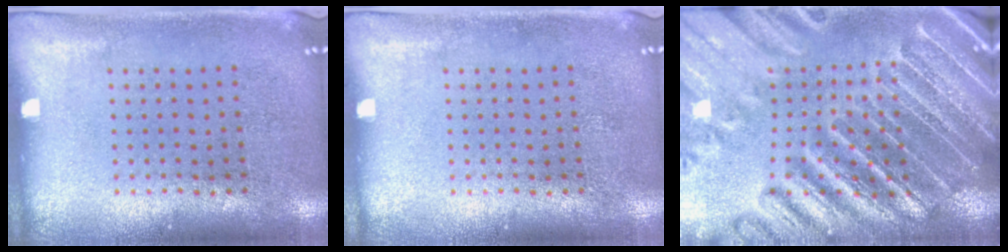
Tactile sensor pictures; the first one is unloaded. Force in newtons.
{"total": 0.0}
{"total": 3.6, "press": 3.5, "slide": 0.9}